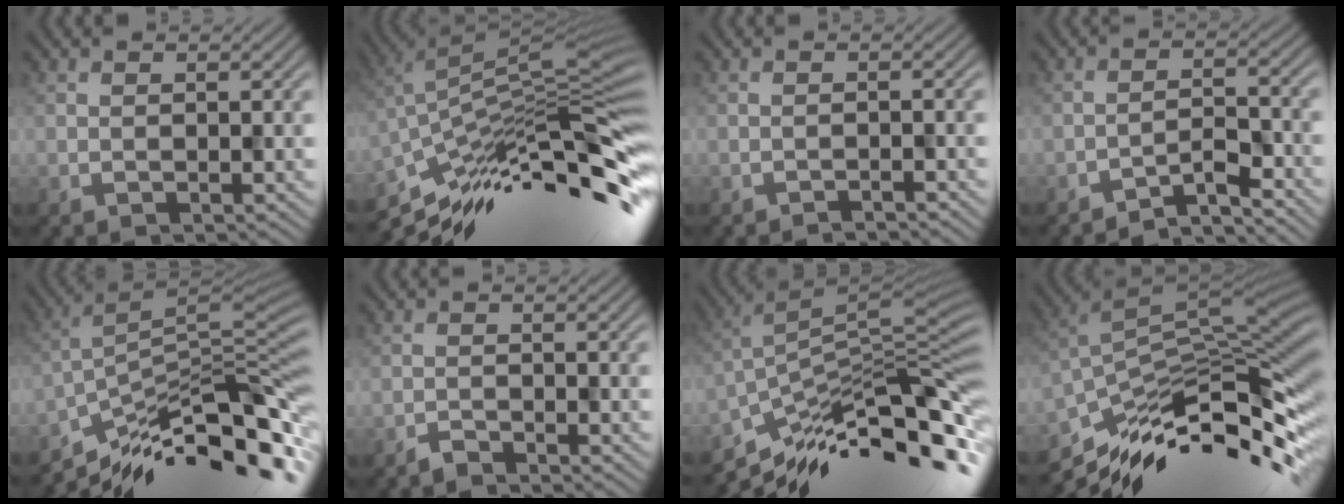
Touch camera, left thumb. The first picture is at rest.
{"total": 15.1, "force": [-7.8, 3.2, 12.5], "torque": [-0.233, 0.019, -0.139]}
{"total": 1.2, "force": [-1.1, 0.0, 0.4], "torque": [-0.005, 0.003, -0.023]}
{"total": 4.5, "force": [-4.0, 0.5, 1.9], "torque": [-0.033, 0.012, -0.076]}
{"total": 14.1, "force": [-8.6, 4.0, 10.4], "torque": [-0.194, 0.009, -0.148]}
{"total": 1.3, "force": [-1.2, 0.2, 0.3], "torque": [-0.007, 0.003, -0.030]}
{"total": 14.7, "force": [-7.9, 4.6, 11.5], "torque": [-0.230, 0.001, -0.138]}
{"total": 14.2, "force": [-8.1, 4.0, 10.9], "torque": [-0.232, 0.000, -0.135]}